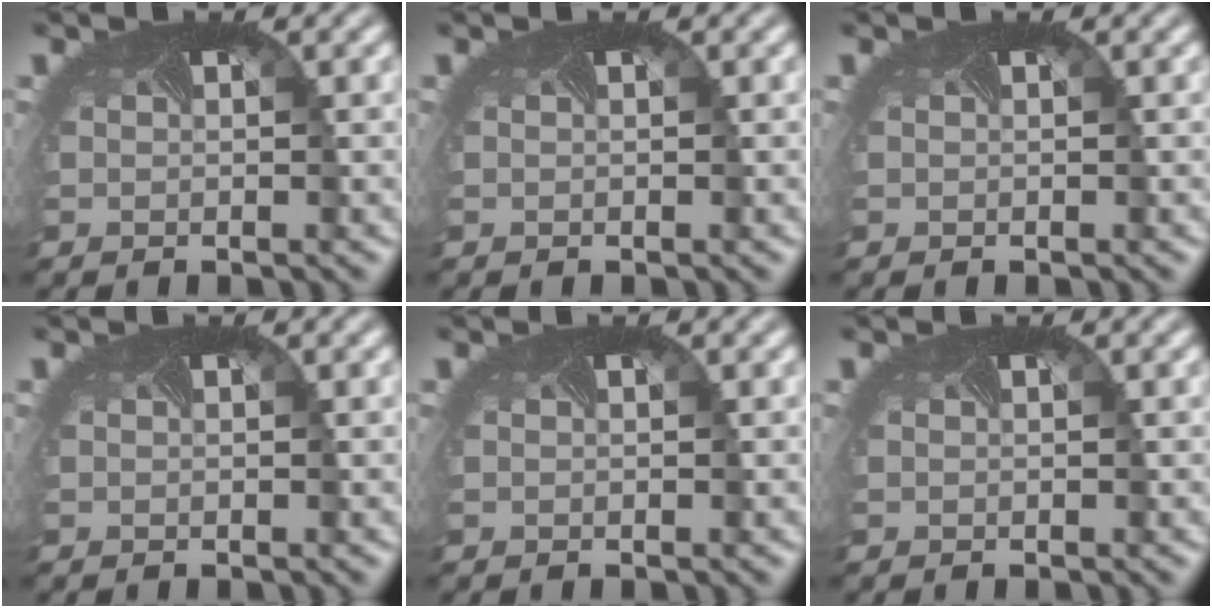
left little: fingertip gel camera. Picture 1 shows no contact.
{"total": 0.0}
{"total": 0.0}
{"total": 0.0}
{"total": 0.0}
{"total": 0.0}